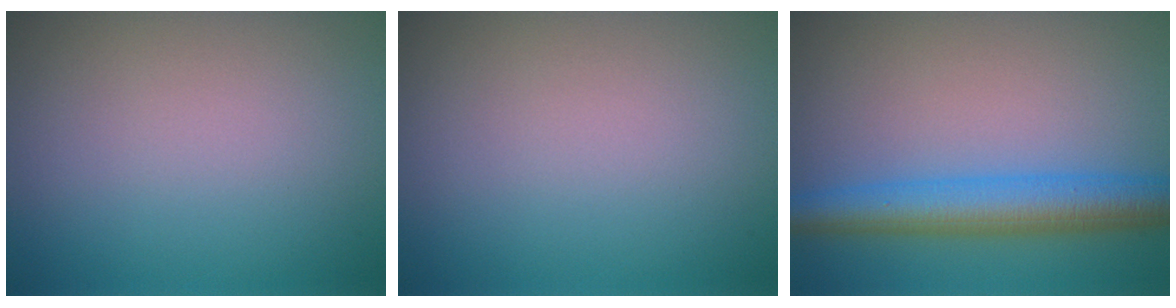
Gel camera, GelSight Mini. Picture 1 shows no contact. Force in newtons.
{"total": 0.0}
{"total": 6.0, "press": 6.0, "slide": 0.0}